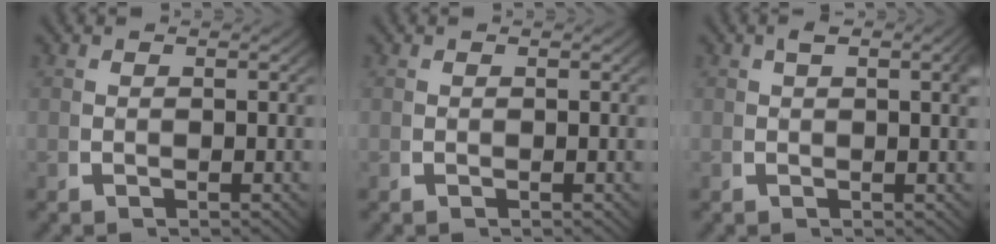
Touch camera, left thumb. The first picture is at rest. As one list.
[{"total": 0.0}, {"total": 2.0, "force": [0.6, 0.6, 1.9], "torque": [-0.023, 0.000, 0.008]}]